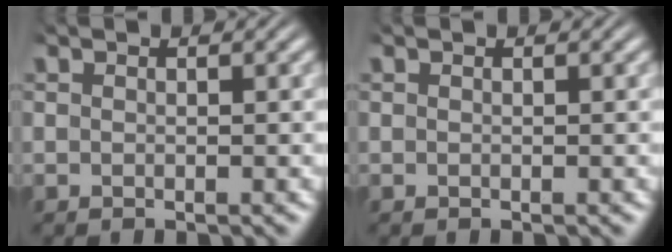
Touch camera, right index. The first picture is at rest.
{"total": 0.0}